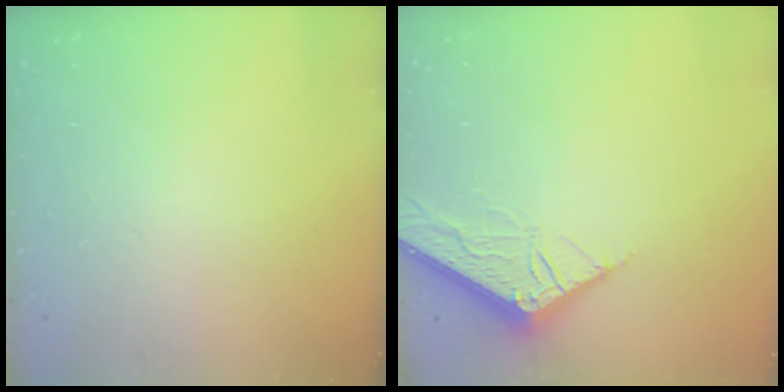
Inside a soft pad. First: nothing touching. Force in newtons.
{"total": 7.8, "press": 7.8, "slide": 0.3}